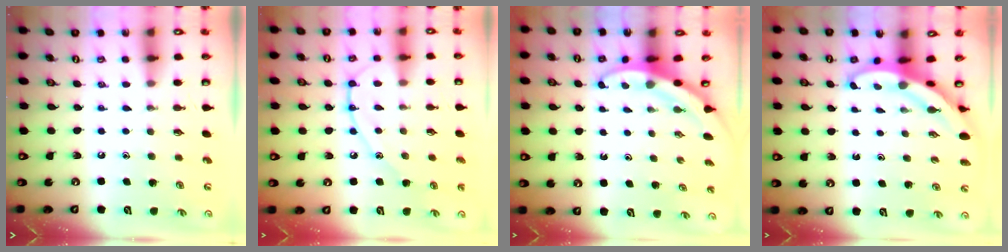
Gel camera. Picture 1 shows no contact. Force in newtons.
{"total": 10.1, "press": 10.1, "slide": 0.2}
{"total": 3.4, "press": 3.4, "slide": 0.2}
{"total": 3.5, "press": 3.5, "slide": 0.1}